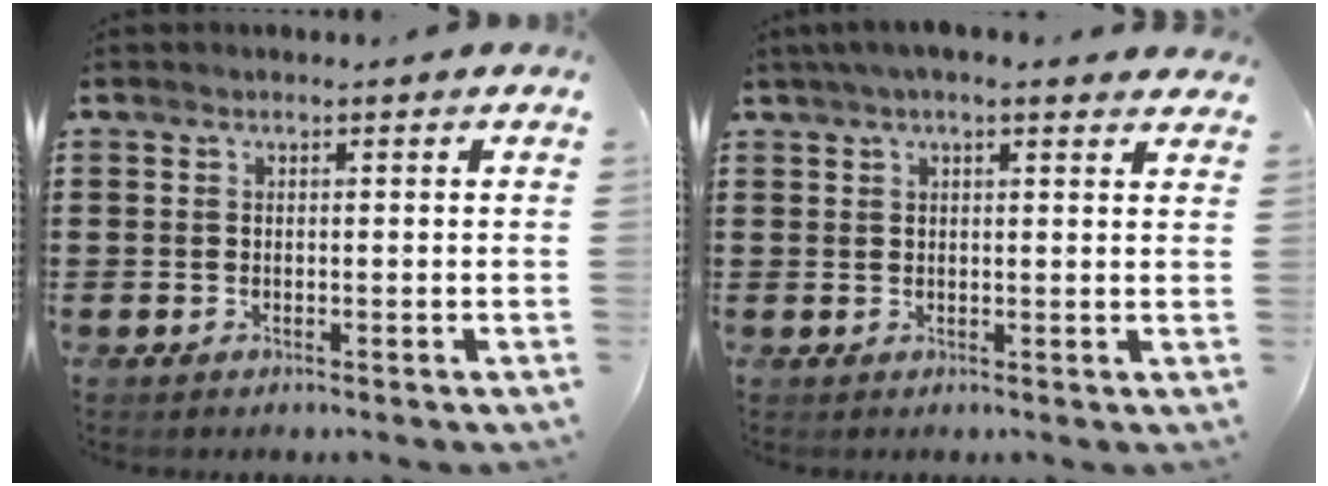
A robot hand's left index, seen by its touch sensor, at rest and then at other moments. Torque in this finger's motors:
{"motor_torque": [2.14, 0.00, 1.05, 0.11]}